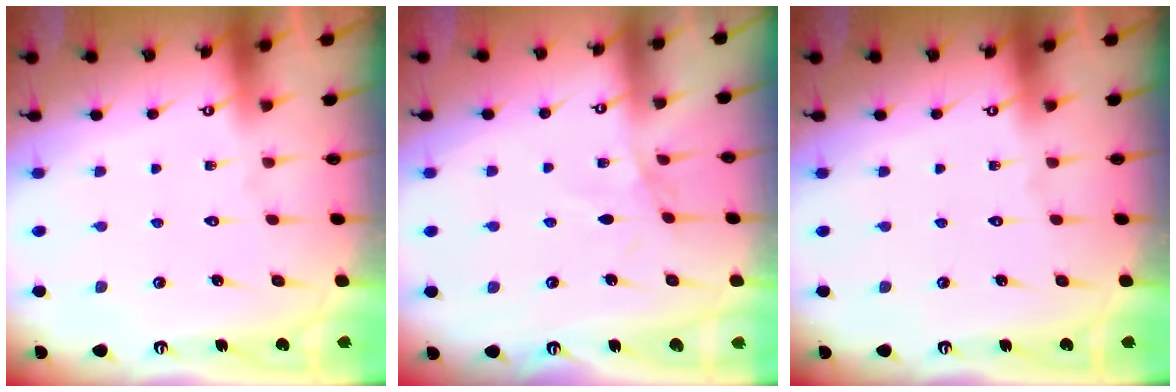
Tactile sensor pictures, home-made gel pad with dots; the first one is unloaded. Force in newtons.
{"total": 2.2, "press": 2.1, "slide": 0.5}
{"total": 0.0}